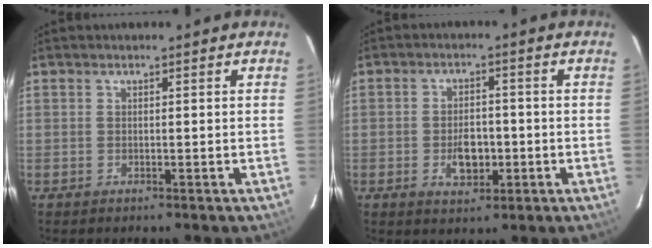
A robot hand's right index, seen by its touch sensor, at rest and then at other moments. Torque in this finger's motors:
{"motor_torque": [0.12, -0.07, 0.16, 0.03]}